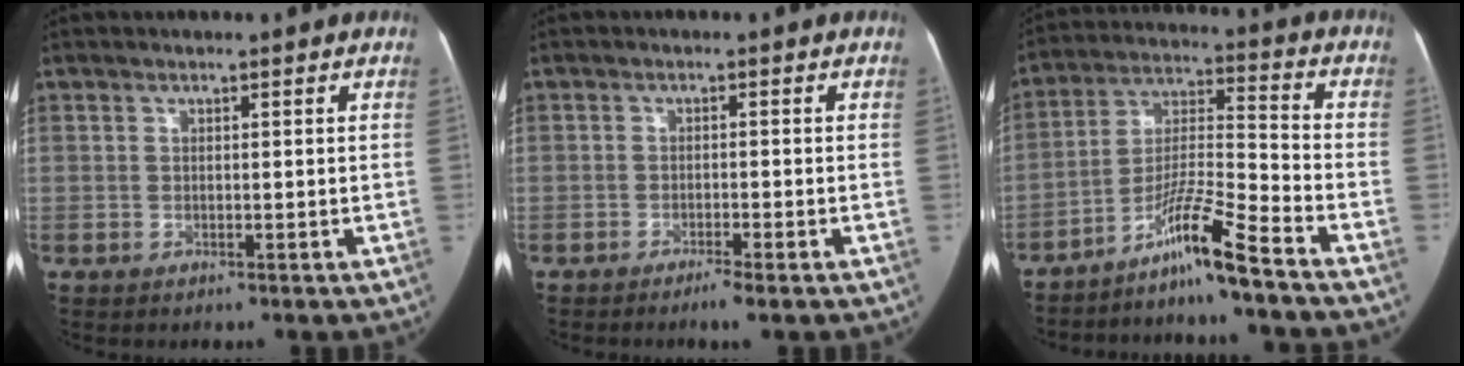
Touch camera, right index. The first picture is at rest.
{"total": 2.2, "force": [-1.7, -0.2, 1.5], "torque": [-0.028, -0.004, -0.030]}
{"total": 10.7, "force": [-8.1, -1.5, 6.8], "torque": [-0.131, -0.004, -0.142]}